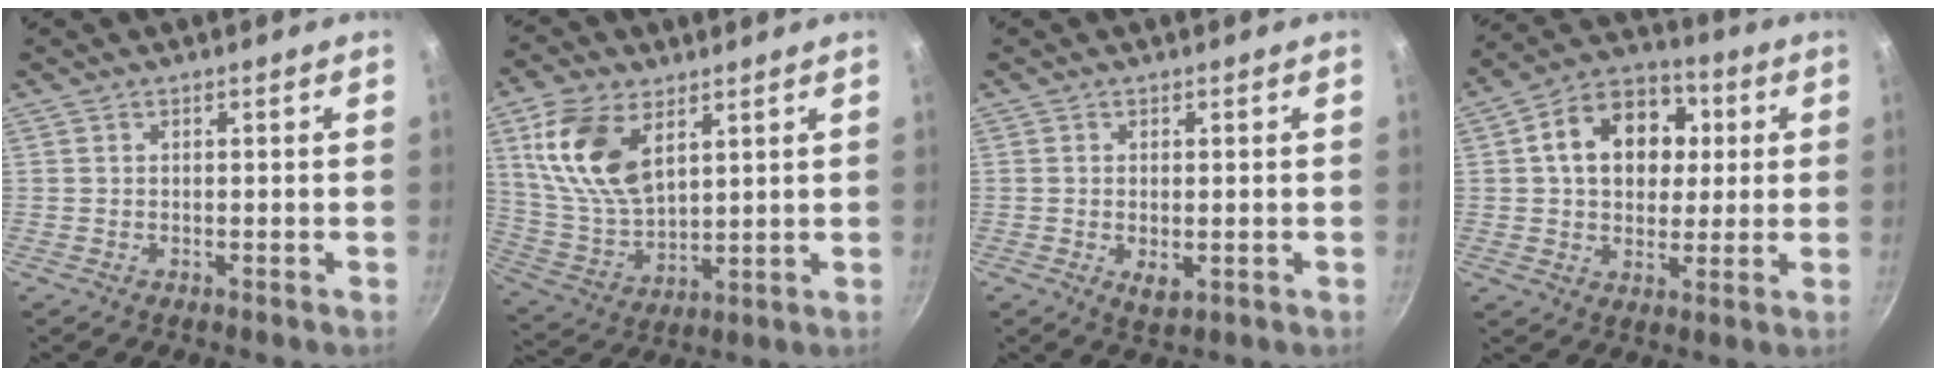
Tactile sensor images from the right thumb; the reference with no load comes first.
{"total": 15.4, "force": [6.3, 8.7, 11.0], "torque": [-0.201, -0.025, 0.137]}
{"total": 3.3, "force": [-0.5, 1.8, 2.8], "torque": [-0.045, -0.011, -0.004]}
{"total": 15.6, "force": [3.1, 11.7, 9.9], "torque": [-0.124, 0.019, 0.037]}